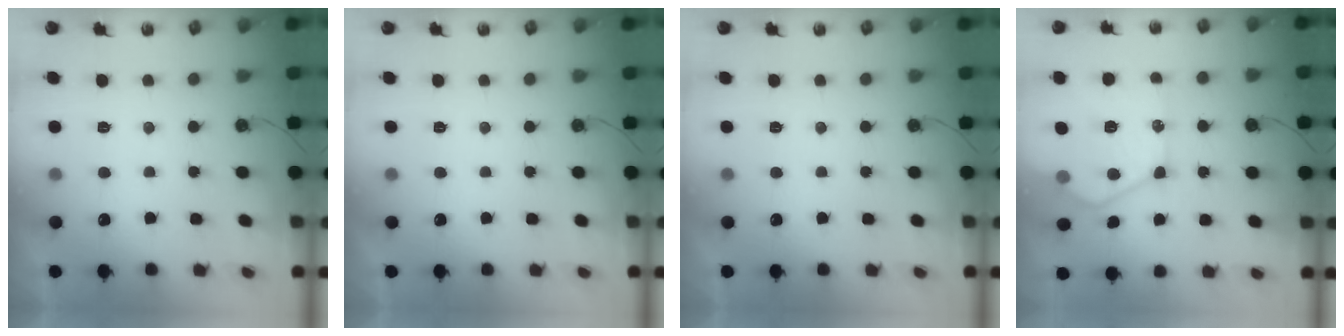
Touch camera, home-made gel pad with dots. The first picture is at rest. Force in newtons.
{"total": 0.0}
{"total": 0.0}
{"total": 17.5, "press": 17.5, "slide": 1.2}